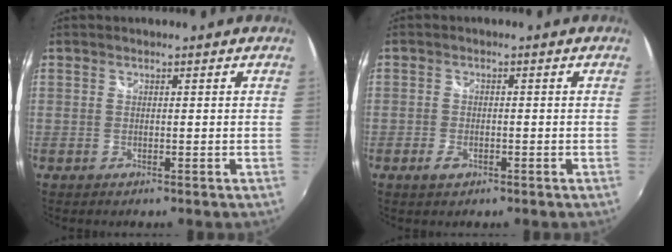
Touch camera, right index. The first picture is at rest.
{"total": 2.5, "force": [-1.4, 1.5, 1.4], "torque": [-0.031, -0.002, -0.026]}